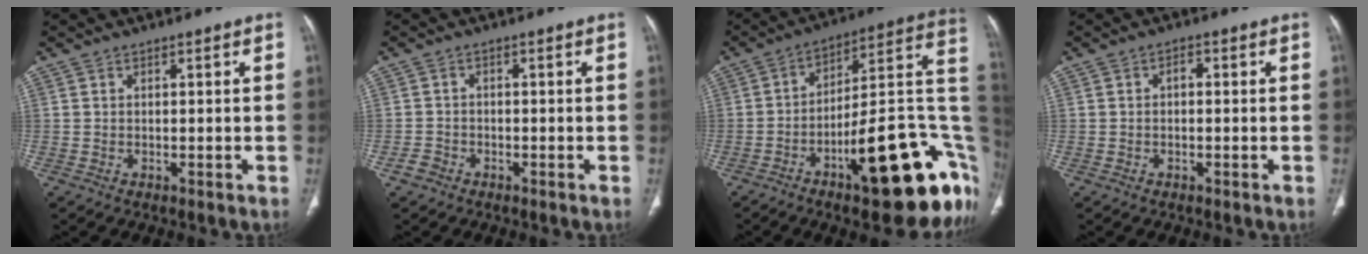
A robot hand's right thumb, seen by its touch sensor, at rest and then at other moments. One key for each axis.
{"total": 2.1, "fx": -1.4, "fy": 1.5, "fz": 0.4, "tx": -0.009, "ty": 0.010, "tz": -0.027}
{"total": 28.3, "fx": -9.1, "fy": 8.6, "fz": 25.3, "tx": -0.260, "ty": 0.054, "tz": -0.125}
{"total": 1.5, "fx": 0.0, "fy": 0.9, "fz": 1.2, "tx": -0.018, "ty": 0.005, "tz": -0.002}